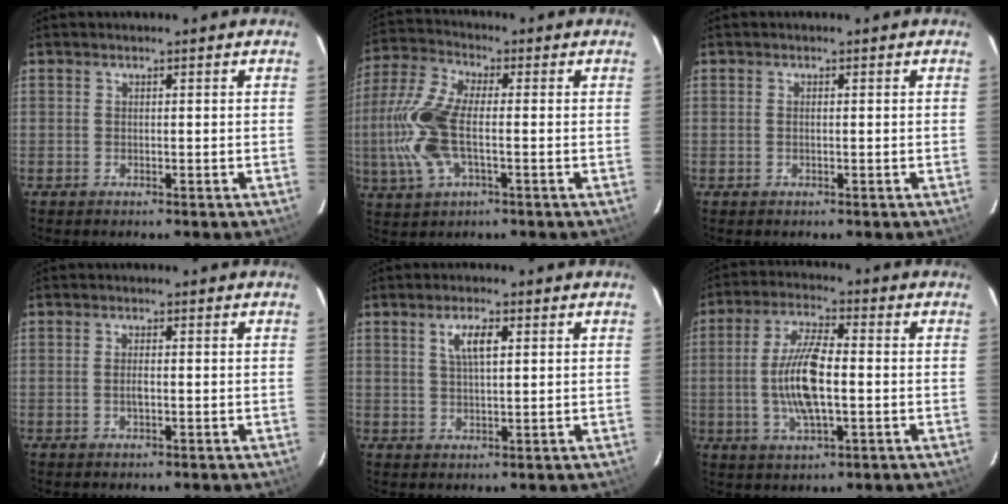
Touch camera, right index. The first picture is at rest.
{"total": 13.3, "force": [-1.9, 5.8, 11.8], "torque": [-0.272, 0.006, -0.043]}
{"total": 0.7, "force": [0.0, 0.1, 0.7], "torque": [-0.016, 0.001, -0.002]}
{"total": 2.1, "force": [-0.4, 0.7, 2.0], "torque": [-0.038, 0.001, -0.006]}
{"total": 4.5, "force": [1.7, 1.4, 4.0], "torque": [-0.074, 0.006, 0.032]}
{"total": 11.4, "force": [-1.4, 3.4, 10.8], "torque": [-0.216, 0.002, -0.026]}